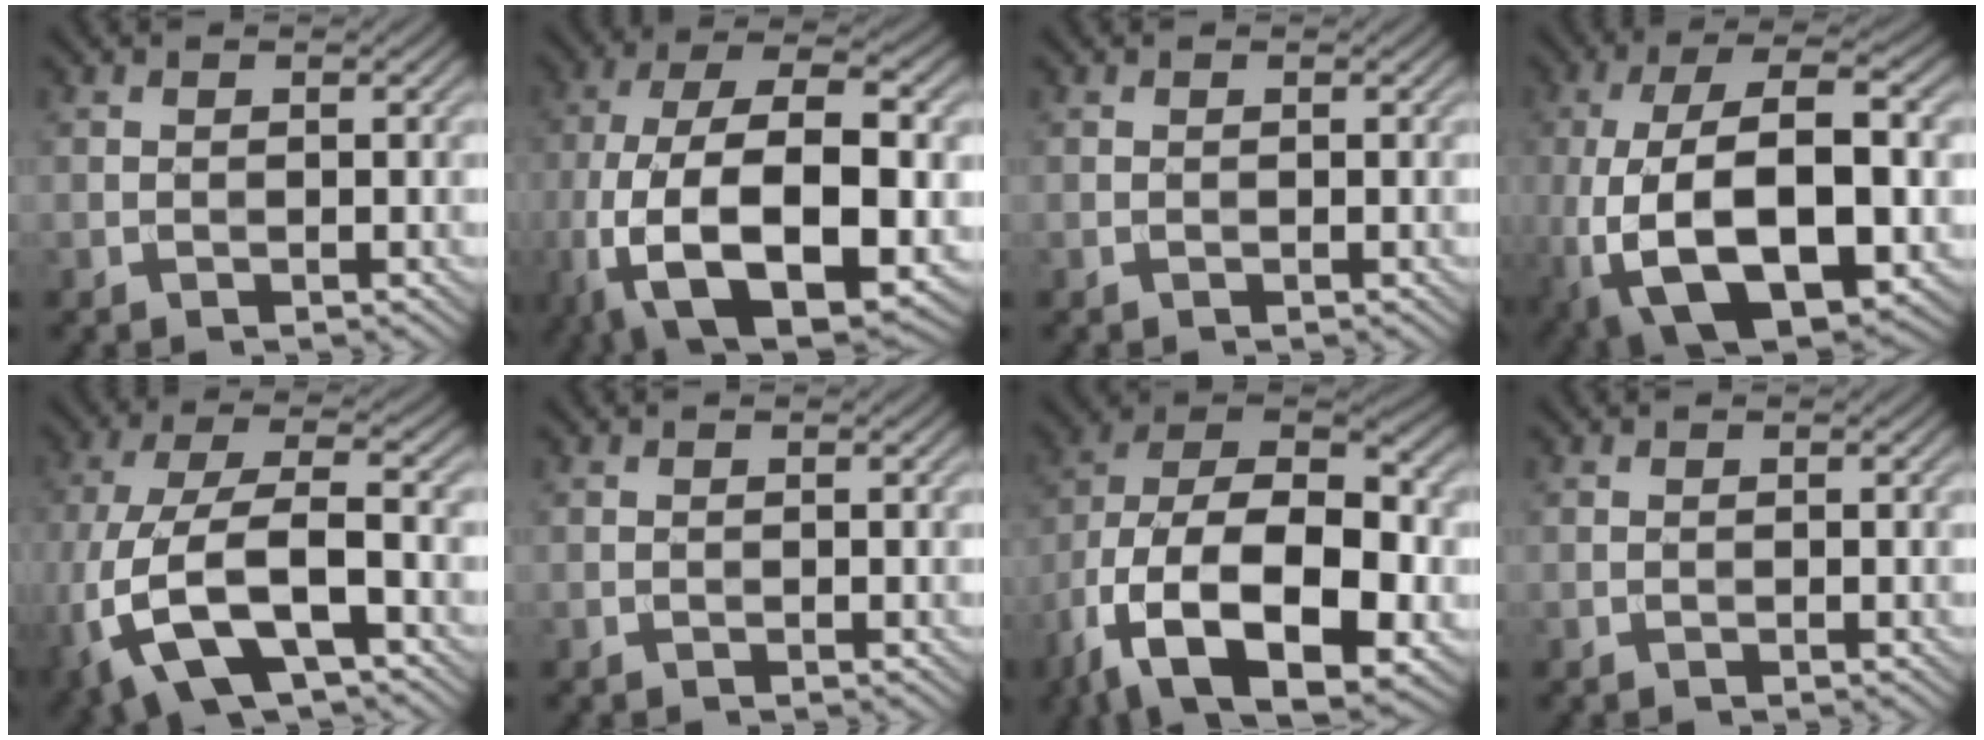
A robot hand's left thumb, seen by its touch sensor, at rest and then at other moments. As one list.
[{"total": 17.5, "force": [-5.6, 7.9, 14.6], "torque": [-0.282, -0.017, -0.087]}, {"total": 0.0}, {"total": 15.9, "force": [-4.6, 7.2, 13.4], "torque": [-0.250, -0.006, -0.065]}, {"total": 12.8, "force": [-5.1, 5.6, 10.4], "torque": [-0.247, -0.018, -0.097]}, {"total": 0.0}, {"total": 19.9, "force": [-8.4, 10.7, 14.6], "torque": [-0.273, -0.025, -0.131]}, {"total": 0.0}]